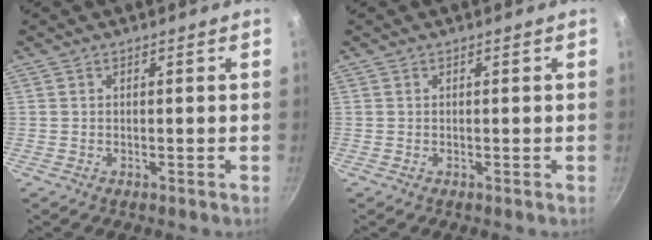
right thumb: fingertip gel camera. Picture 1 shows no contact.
{"total": 0.0}